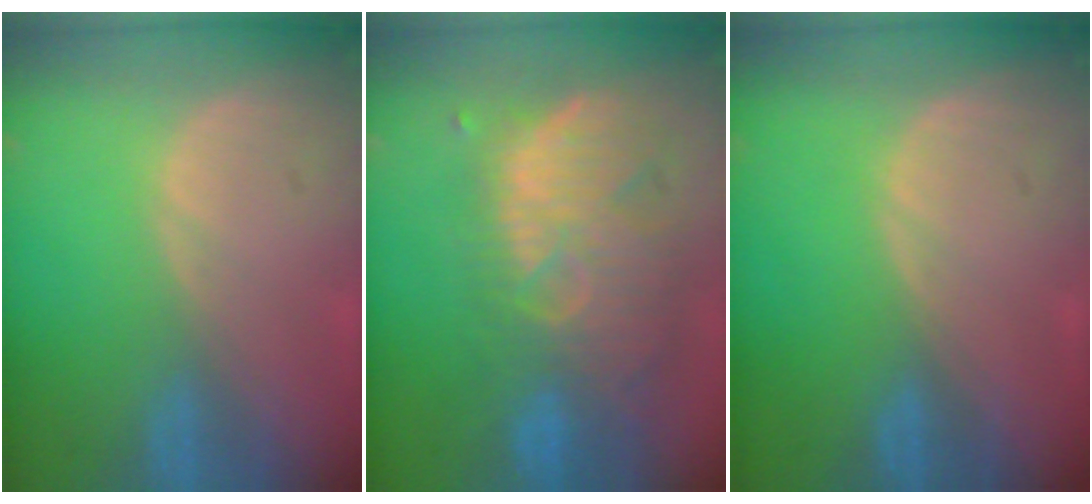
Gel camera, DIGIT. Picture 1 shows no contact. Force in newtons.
{"total": 12.1, "press": 11.0, "slide": 5.1}
{"total": 0.0}